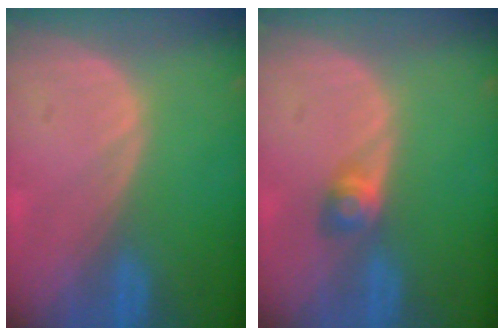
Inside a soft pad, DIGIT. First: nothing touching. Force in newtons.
{"total": 2.8, "press": 2.5, "slide": 1.1}